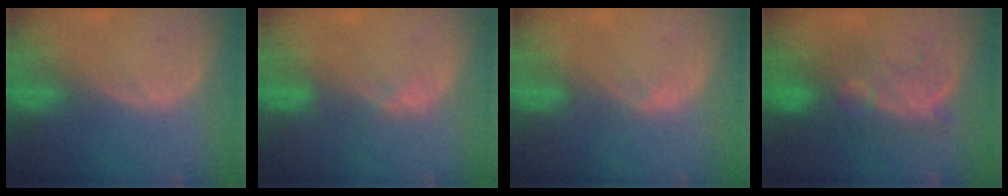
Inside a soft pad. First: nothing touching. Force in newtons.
{"total": 1.4, "press": 1.2, "slide": 0.7}
{"total": 1.0, "press": 0.8, "slide": 0.6}
{"total": 8.6, "press": 8.3, "slide": 2.3}